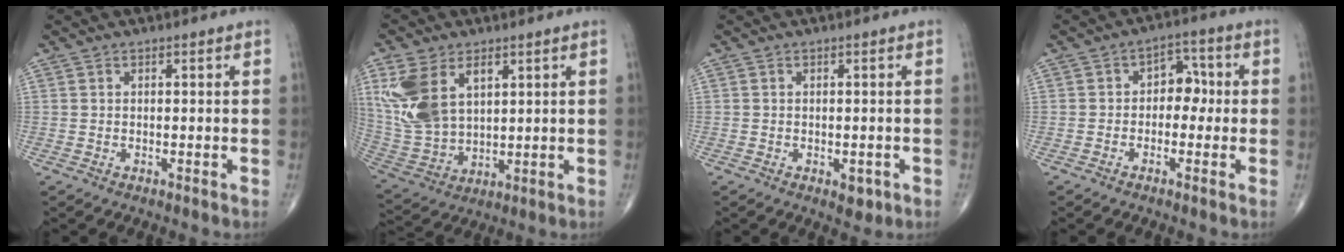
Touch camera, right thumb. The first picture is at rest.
{"total": 14.3, "force": [5.3, 8.7, 10.0], "torque": [-0.204, -0.011, 0.122]}
{"total": 2.4, "force": [-0.9, 1.4, 1.7], "torque": [-0.008, 0.001, -0.007]}
{"total": 5.1, "force": [-0.4, 3.8, 3.5], "torque": [-0.014, 0.025, -0.017]}